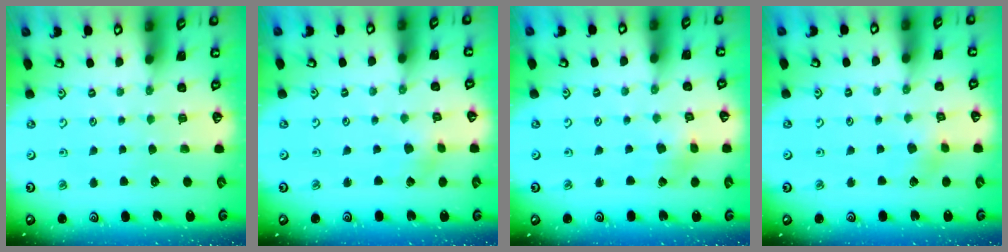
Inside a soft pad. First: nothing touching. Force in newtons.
{"total": 2.1, "press": 2.1, "slide": 0.2}
{"total": 2.2, "press": 2.2, "slide": 0.1}
{"total": 2.8, "press": 2.7, "slide": 0.8}